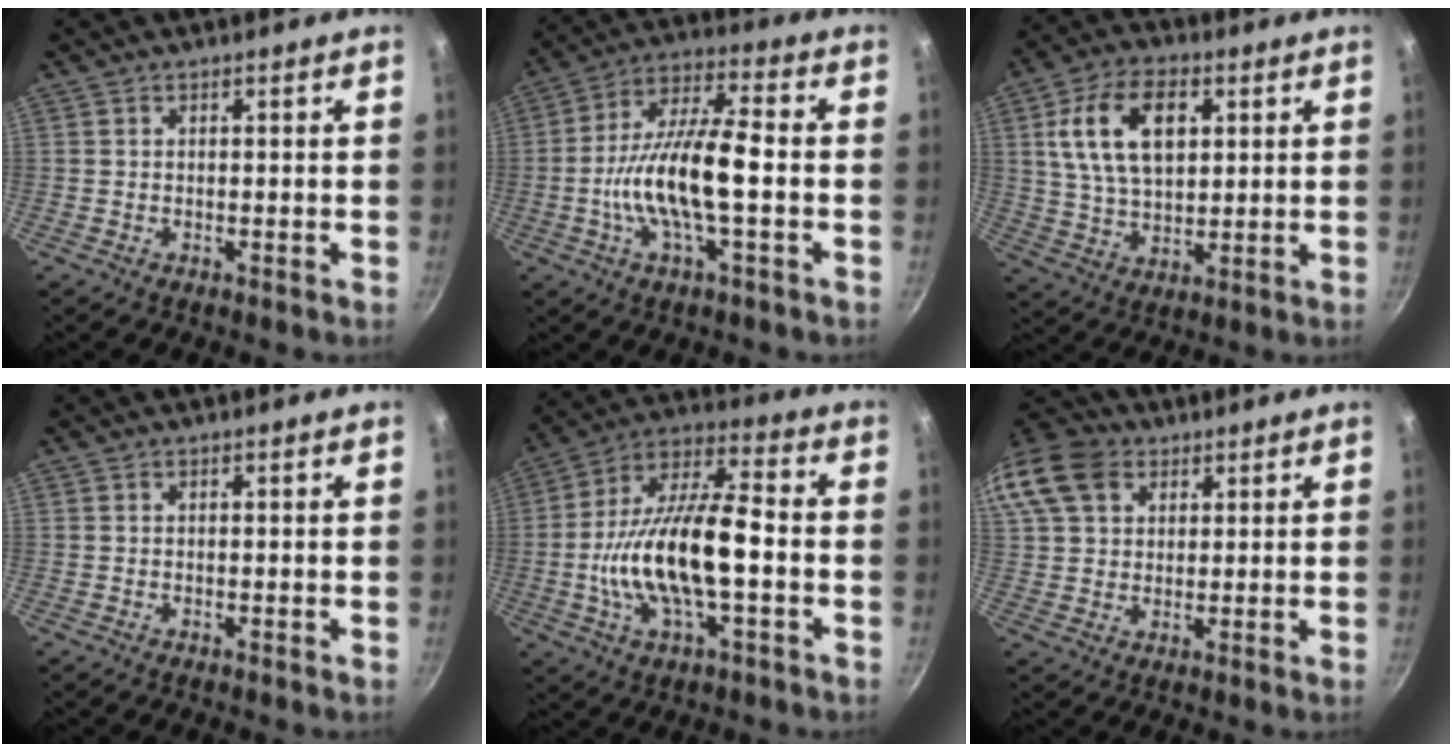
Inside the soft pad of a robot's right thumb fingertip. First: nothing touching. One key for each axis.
{"total": 15.0, "fx": -2.5, "fy": 4.7, "fz": 14.0, "tx": -0.260, "ty": 0.033, "tz": -0.056}
{"total": 14.6, "fx": 4.1, "fy": 8.8, "fz": 10.9, "tx": -0.178, "ty": -0.002, "tz": 0.075}
{"total": 0.0}
{"total": 18.8, "fx": -2.9, "fy": 7.4, "fz": 17.0, "tx": -0.307, "ty": 0.035, "tz": -0.062}
{"total": 17.6, "fx": 7.4, "fy": 13.1, "fz": 9.1, "tx": -0.201, "ty": 0.027, "tz": 0.130}